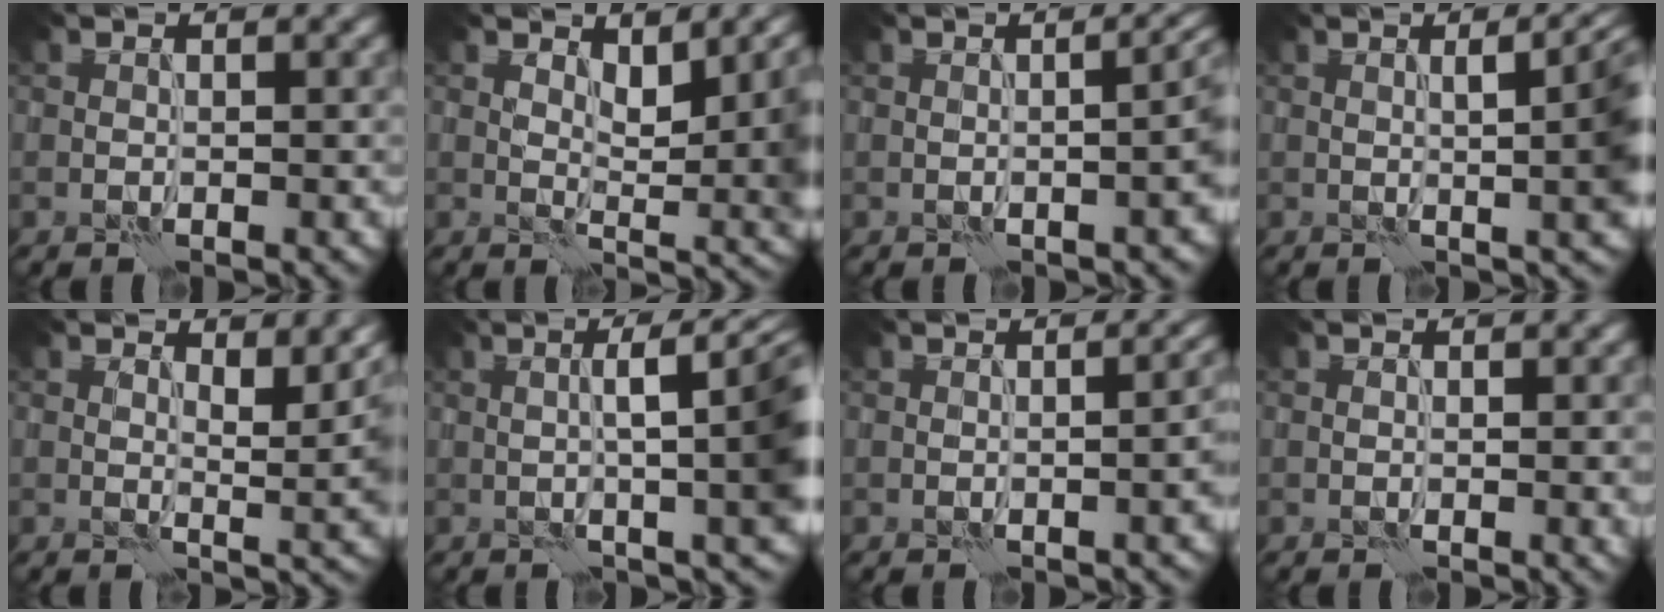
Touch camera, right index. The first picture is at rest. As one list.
[{"total": 6.2, "force": [1.8, 2.4, 5.4], "torque": [-0.077, -0.002, 0.032]}, {"total": 5.7, "force": [-0.2, 2.6, 5.0], "torque": [-0.022, 0.013, 0.001]}, {"total": 8.3, "force": [1.1, 3.2, 7.6], "torque": [-0.049, 0.026, 0.009]}, {"total": 4.6, "force": [1.8, 1.3, 4.0], "torque": [-0.053, 0.000, 0.029]}, {"total": 9.0, "force": [1.4, 2.4, 8.6], "torque": [-0.093, 0.018, 0.019]}, {"total": 4.1, "force": [-0.3, 1.7, 3.7], "torque": [-0.020, 0.010, 0.001]}, {"total": 0.9, "force": [0.2, 0.2, 0.9], "torque": [-0.013, -0.001, 0.002]}]